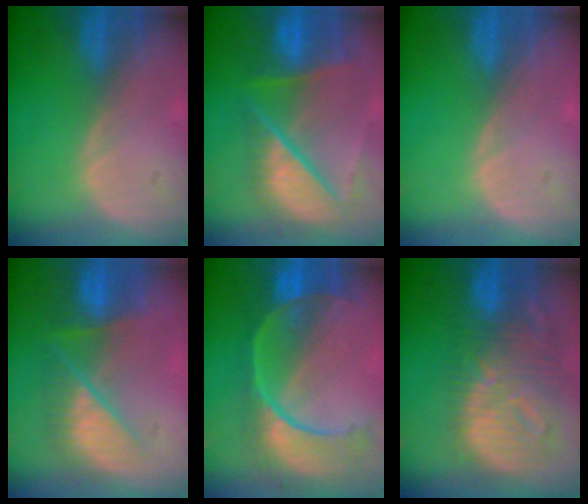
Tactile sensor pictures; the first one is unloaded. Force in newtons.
{"total": 10.7, "press": 8.9, "slide": 5.9}
{"total": 0.0}
{"total": 7.3, "press": 7.3, "slide": 0.5}
{"total": 11.2, "press": 9.4, "slide": 6.1}
{"total": 12.7, "press": 10.9, "slide": 6.4}